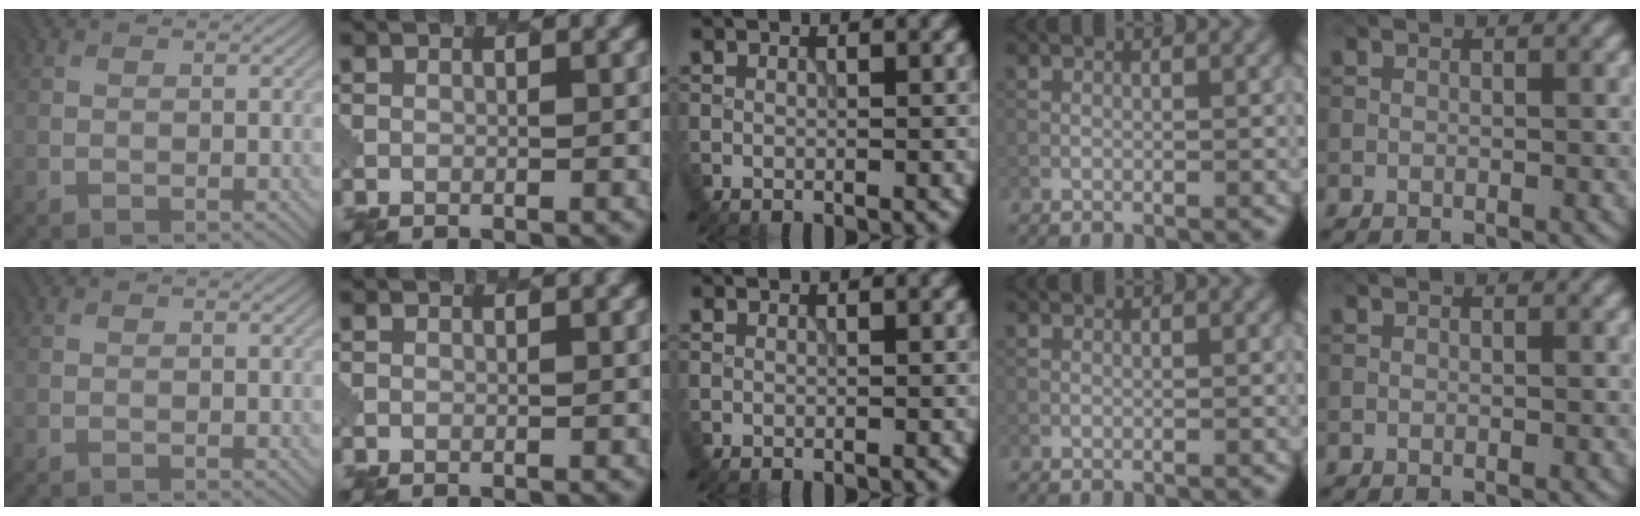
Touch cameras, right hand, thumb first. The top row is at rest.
{}